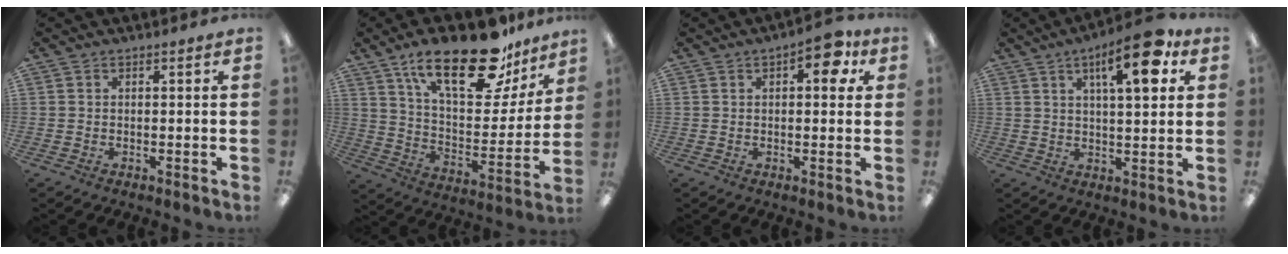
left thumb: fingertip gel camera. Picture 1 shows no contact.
{"total": 25.1, "force": [16.8, 9.9, 15.9], "torque": [-0.248, -0.097, 0.283]}
{"total": 8.0, "force": [3.2, 3.7, 6.3], "torque": [-0.077, -0.008, 0.046]}
{"total": 13.6, "force": [6.4, 4.4, 11.2], "torque": [-0.157, -0.020, 0.097]}